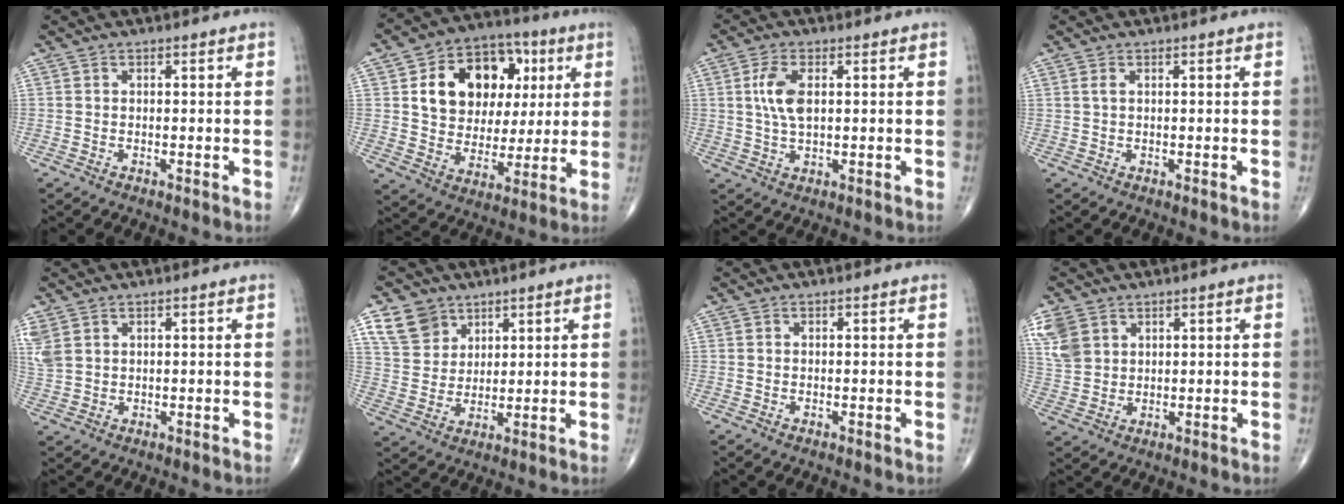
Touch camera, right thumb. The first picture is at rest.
{"total": 20.4, "force": [5.1, 15.0, 12.8], "torque": [-0.163, 0.009, 0.089]}
{"total": 5.9, "force": [1.2, 2.8, 5.1], "torque": [-0.110, -0.002, 0.022]}
{"total": 0.9, "force": [0.4, 0.3, 0.7], "torque": [-0.016, 0.008, 0.009]}
{"total": 4.4, "force": [2.3, 2.8, 2.5], "torque": [-0.069, 0.003, 0.059]}
{"total": 8.3, "force": [4.9, 6.1, 2.5], "torque": [-0.027, -0.023, 0.102]}
{"total": 0.0}
{"total": 6.8, "force": [3.4, 4.9, 3.3], "torque": [-0.063, -0.004, 0.080]}